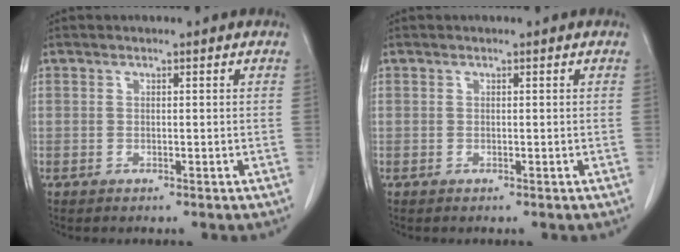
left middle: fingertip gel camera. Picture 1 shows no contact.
{"total": 0.0}